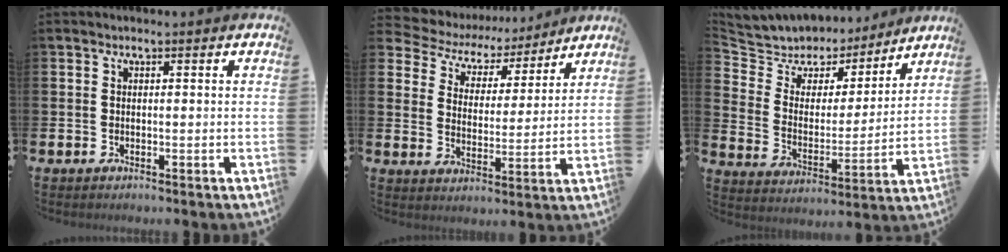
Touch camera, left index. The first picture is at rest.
{"total": 6.2, "force": [5.3, 3.2, 0.5], "torque": [-0.046, -0.041, 0.089]}
{"total": 7.2, "force": [6.4, 3.2, 0.2], "torque": [-0.058, -0.051, 0.114]}